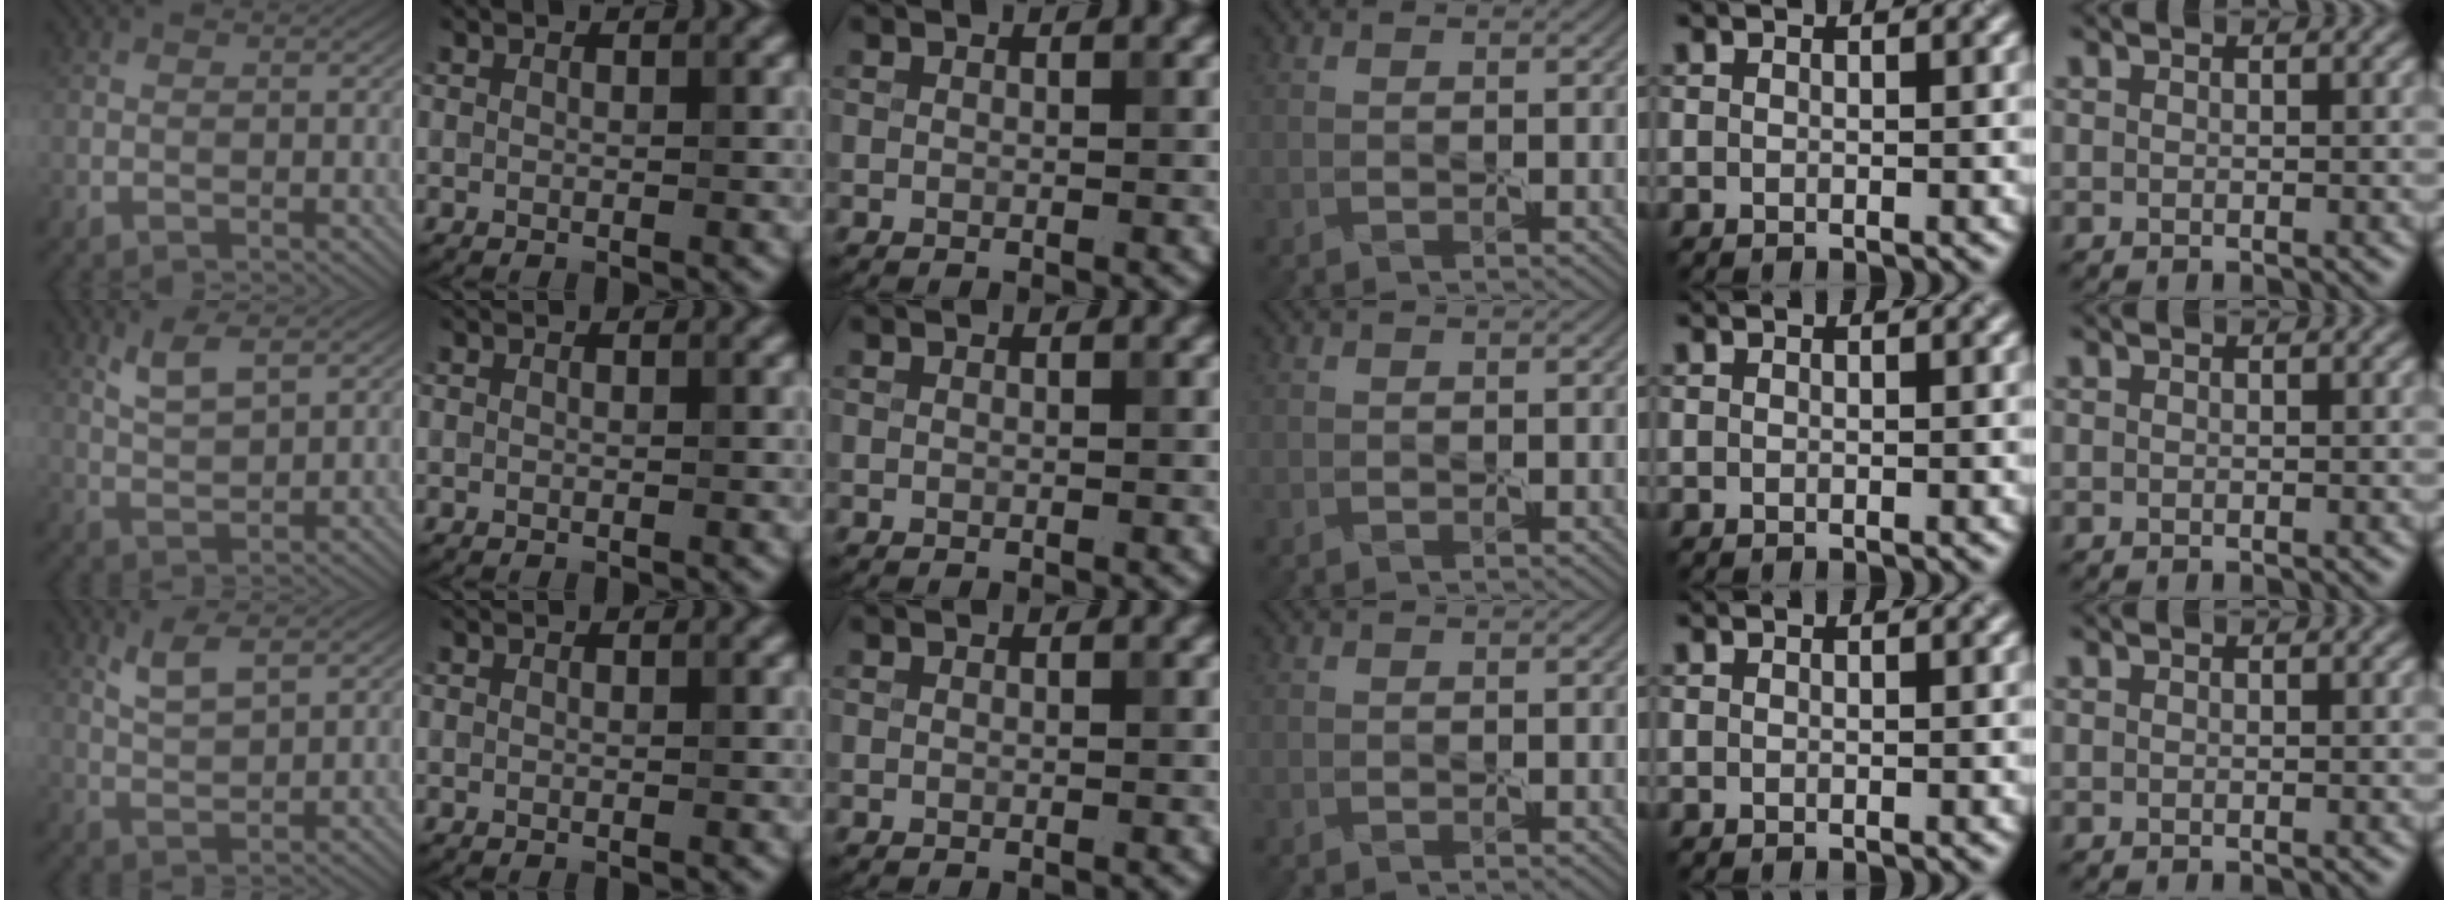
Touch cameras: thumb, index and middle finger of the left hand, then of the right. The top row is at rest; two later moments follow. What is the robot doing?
{"motion": "peel", "object": "bandage"}